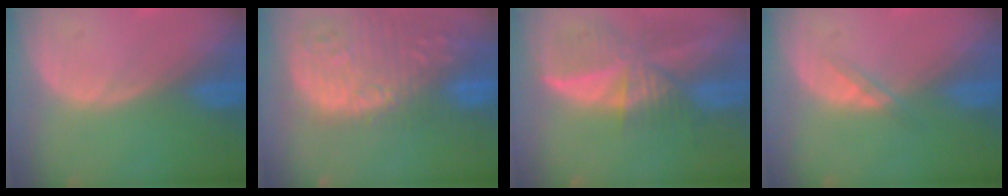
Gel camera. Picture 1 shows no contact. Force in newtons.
{"total": 16.0, "press": 13.2, "slide": 9.1}
{"total": 9.4, "press": 8.2, "slide": 4.6}
{"total": 1.5, "press": 1.5, "slide": 0.1}